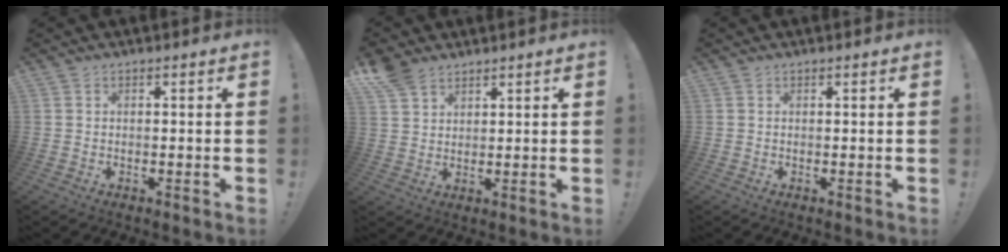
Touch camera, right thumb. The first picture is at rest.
{"total": 6.2, "force": [4.7, 3.1, 2.5], "torque": [-0.048, -0.019, 0.092]}
{"total": 0.0}